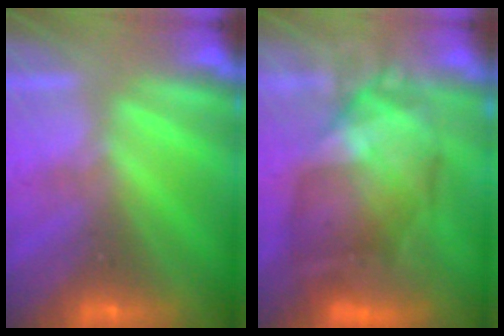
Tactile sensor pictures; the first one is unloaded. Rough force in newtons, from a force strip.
{"total": 7.7}